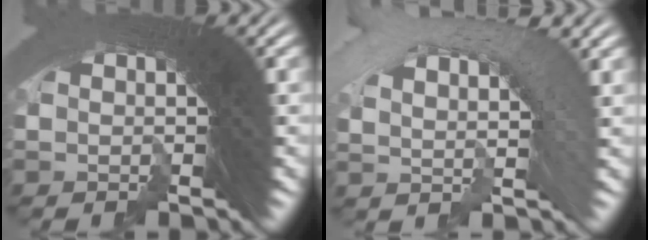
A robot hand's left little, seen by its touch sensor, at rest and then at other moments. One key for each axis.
{"total": 3.8, "fx": -1.4, "fy": 3.3, "fz": 1.3, "tx": -0.017, "ty": 0.010, "tz": -0.032}